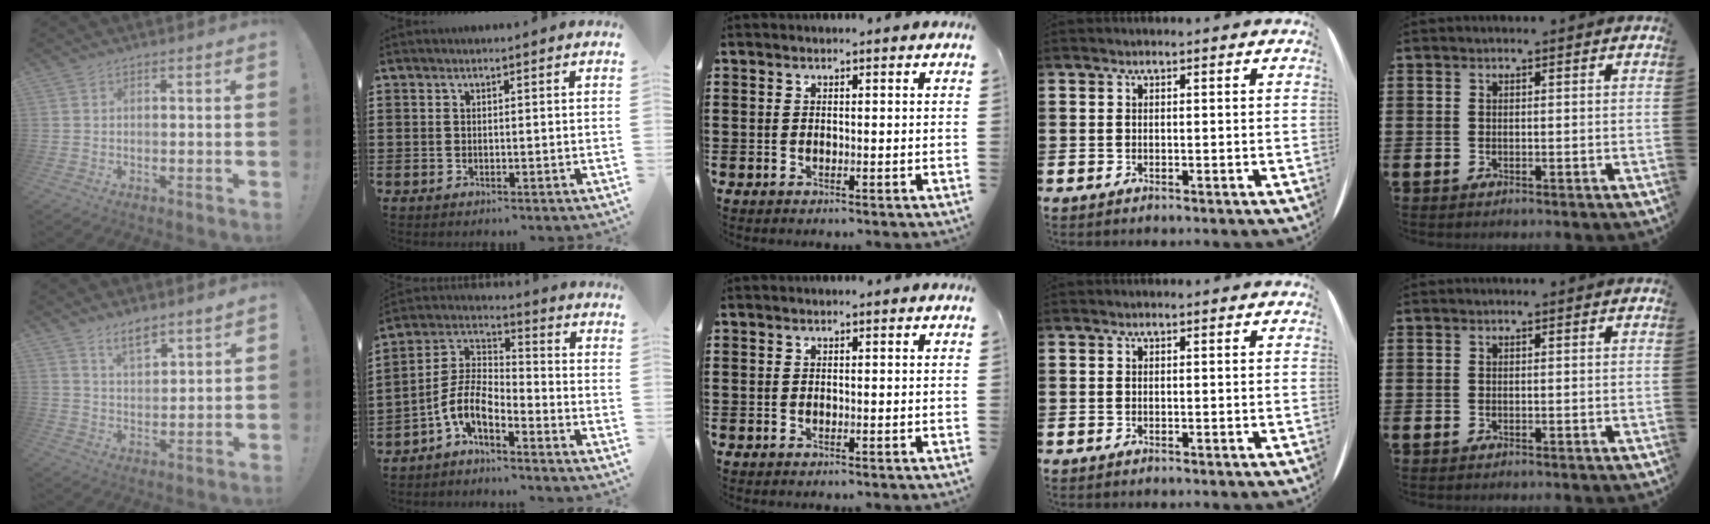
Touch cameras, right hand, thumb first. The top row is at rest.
{"thumb": {"total": 6.6, "force": [5.6, 1.9, 2.9], "torque": [-0.048, -0.038, 0.101]}, "index": {"total": 6.7, "force": [-4.4, 2.4, 4.4], "torque": [-0.126, -0.021, -0.097]}}